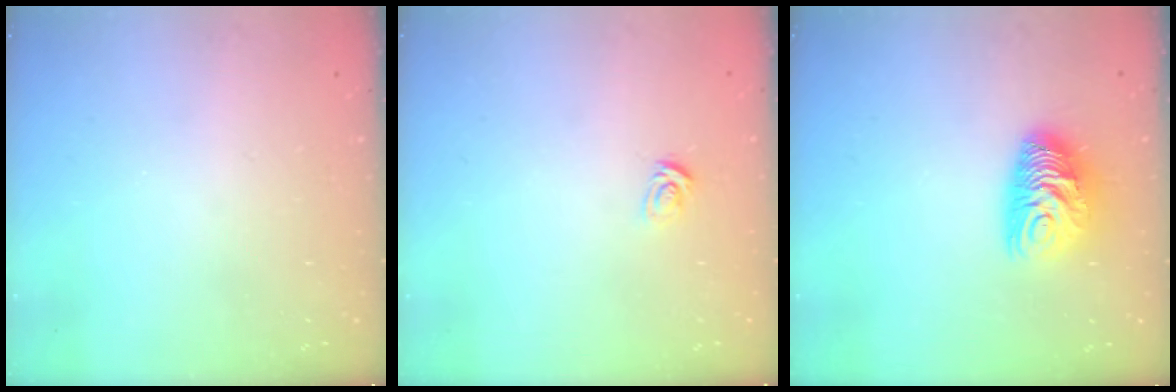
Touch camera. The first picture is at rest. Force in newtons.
{"total": 3.7, "press": 3.7, "slide": 0.2}
{"total": 9.9, "press": 9.9, "slide": 0.3}